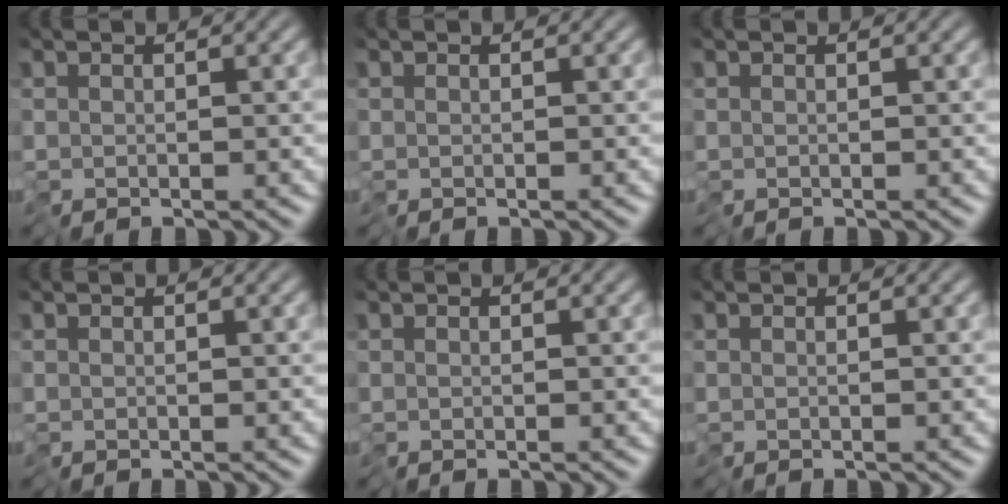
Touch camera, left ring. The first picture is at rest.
{"total": 0.0}
{"total": 0.0}
{"total": 0.0}
{"total": 0.0}
{"total": 0.0}